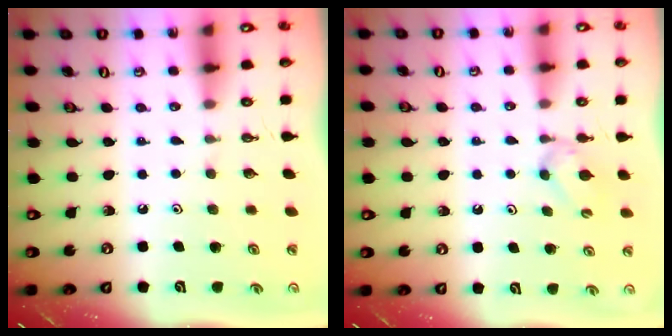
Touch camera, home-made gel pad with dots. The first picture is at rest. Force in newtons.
{"total": 3.8, "press": 3.7, "slide": 0.7}